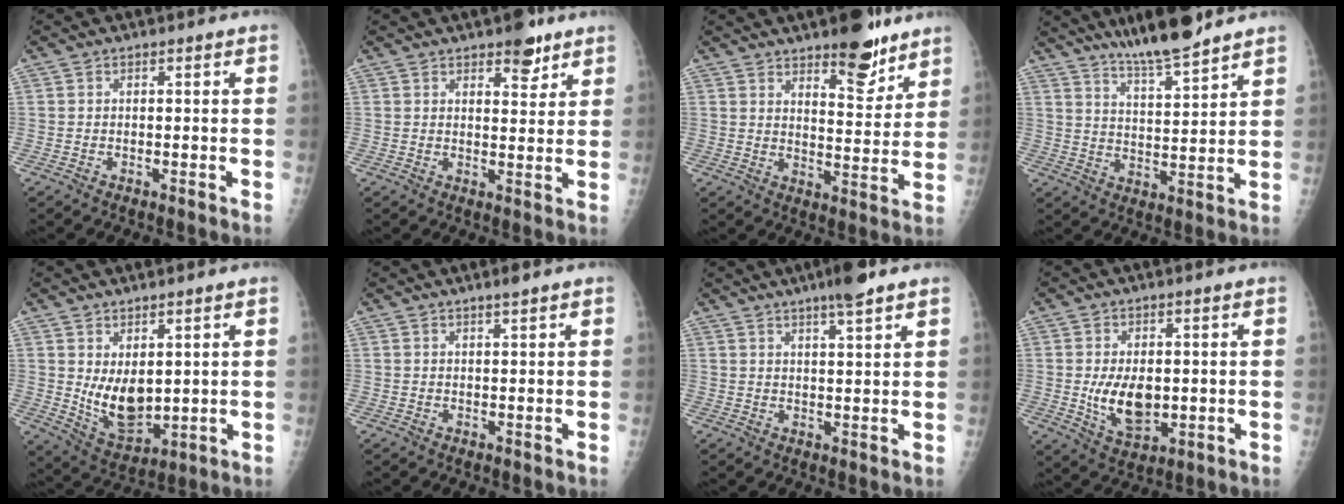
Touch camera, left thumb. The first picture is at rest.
{"total": 5.5, "force": [3.8, 2.5, 3.2], "torque": [-0.019, -0.021, 0.052]}
{"total": 10.7, "force": [7.7, 3.9, 6.4], "torque": [-0.061, -0.054, 0.116]}
{"total": 10.9, "force": [9.3, 0.9, 5.7], "torque": [-0.081, -0.053, 0.160]}
{"total": 9.1, "force": [1.8, 4.9, 7.4], "torque": [-0.106, -0.031, 0.053]}
{"total": 1.8, "force": [1.4, 0.0, 1.2], "torque": [-0.018, -0.006, 0.024]}
{"total": 5.8, "force": [4.1, 0.5, 4.1], "torque": [-0.063, -0.016, 0.066]}
{"total": 8.4, "force": [-0.3, 4.9, 6.8], "torque": [-0.102, -0.015, 0.008]}